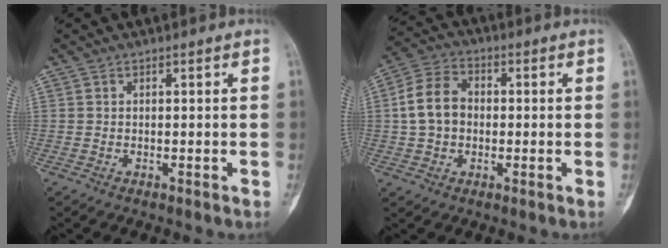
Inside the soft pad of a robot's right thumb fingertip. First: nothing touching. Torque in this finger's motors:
{"motor_torque": [0.08, 0.10, 0.69, -0.16, 0.06]}